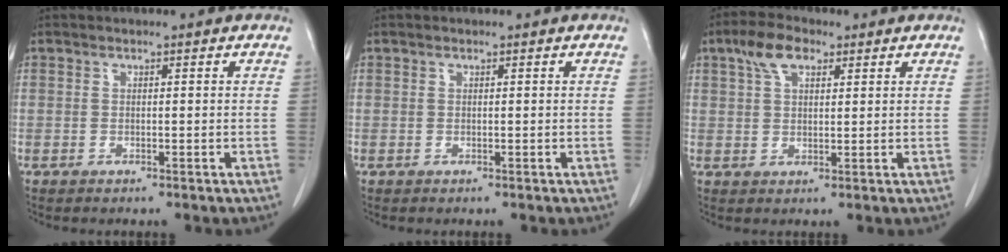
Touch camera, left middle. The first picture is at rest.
{"total": 0.0}
{"total": 5.5, "force": [3.1, 2.6, 3.8], "torque": [-0.079, 0.014, 0.057]}